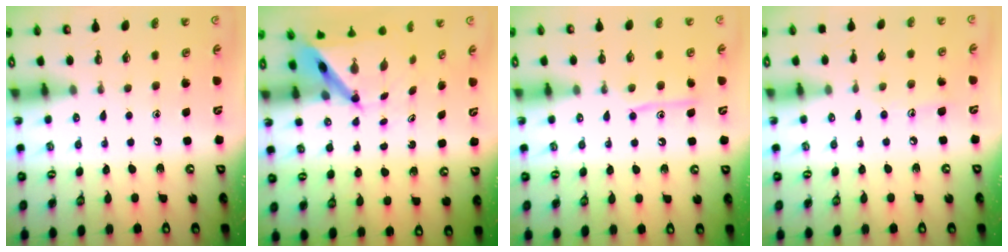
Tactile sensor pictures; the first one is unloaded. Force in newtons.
{"total": 5.9, "press": 5.9, "slide": 0.5}
{"total": 10.2, "press": 10.2, "slide": 0.8}
{"total": 6.3, "press": 6.3, "slide": 0.3}